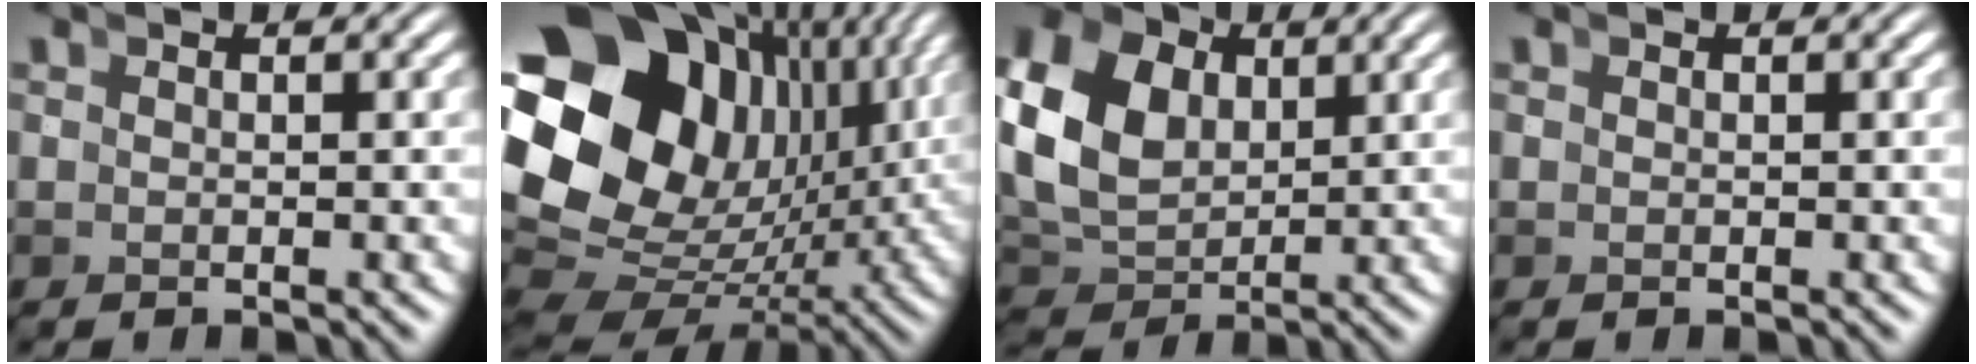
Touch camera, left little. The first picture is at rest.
{"total": 24.1, "force": [2.2, 18.0, 16.0], "torque": [-0.279, -0.019, 0.032]}
{"total": 11.6, "force": [2.5, 9.5, 6.1], "torque": [-0.132, -0.002, 0.035]}
{"total": 0.0}